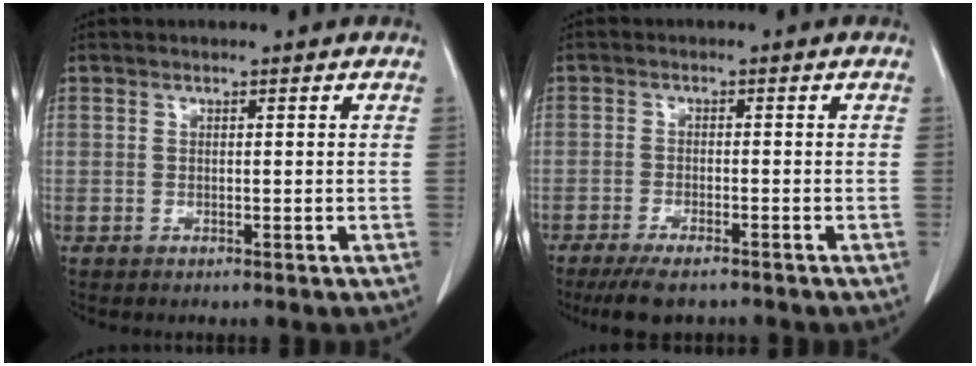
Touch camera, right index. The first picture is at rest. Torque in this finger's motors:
{"motor_torque": [0.45, -0.43, 0.26, 0.08]}